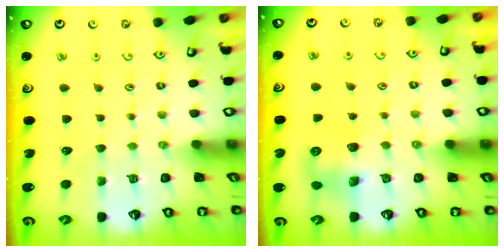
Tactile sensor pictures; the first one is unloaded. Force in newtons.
{"total": 7.8, "press": 7.8, "slide": 0.1}